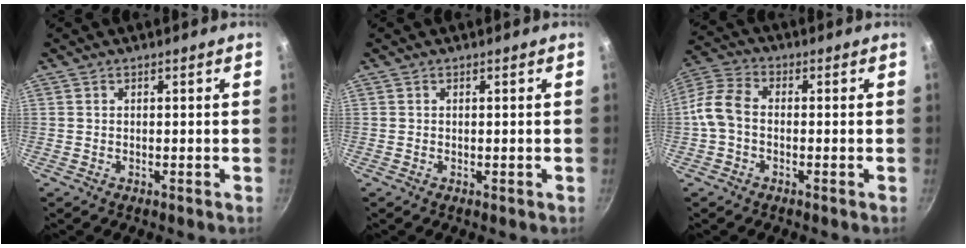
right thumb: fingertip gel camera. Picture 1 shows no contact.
{"total": 0.0}
{"total": 7.4, "force": [-0.8, 5.0, 5.4], "torque": [-0.113, 0.023, -0.028]}